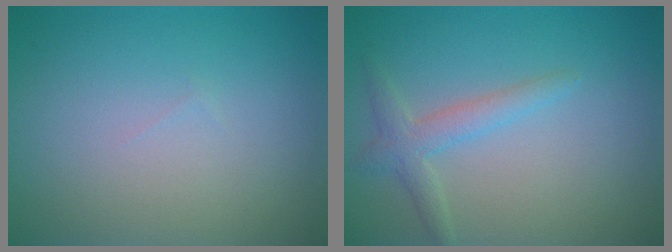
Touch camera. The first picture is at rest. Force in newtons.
{"total": 2.2, "press": 2.2, "slide": 0.1}